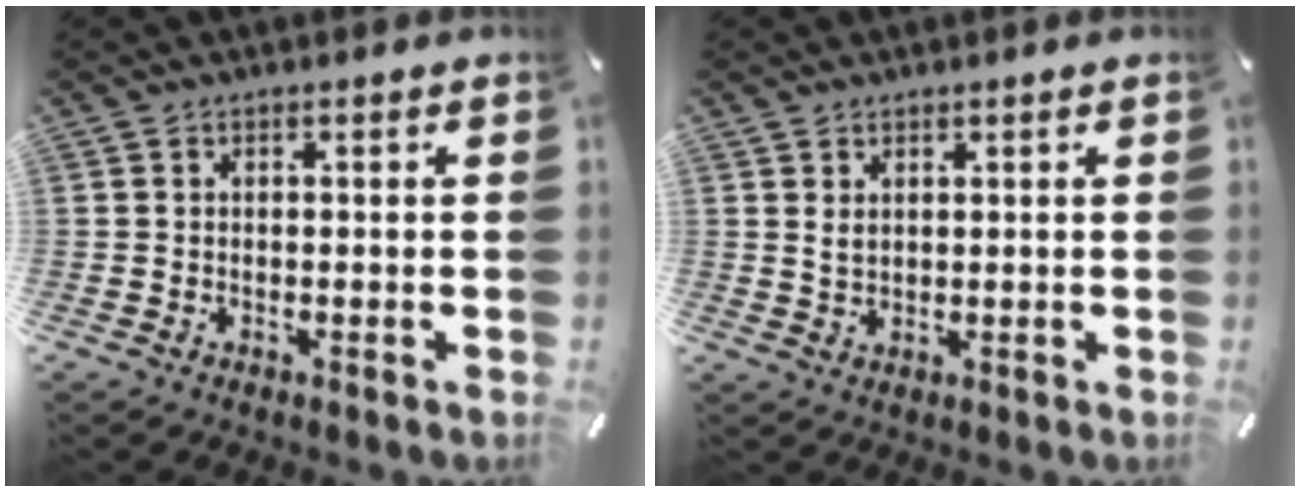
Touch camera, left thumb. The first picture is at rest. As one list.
[{"total": 2.0, "force": [1.3, 1.3, 0.9], "torque": [-0.019, 0.002, 0.023]}]